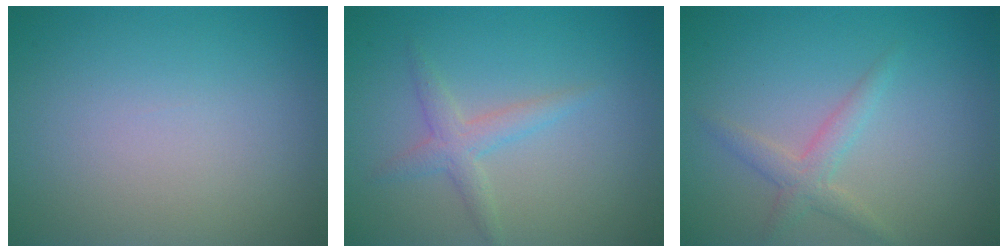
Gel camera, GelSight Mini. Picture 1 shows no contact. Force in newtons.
{"total": 2.1, "press": 2.1, "slide": 0.1}
{"total": 2.0, "press": 2.0, "slide": 0.0}